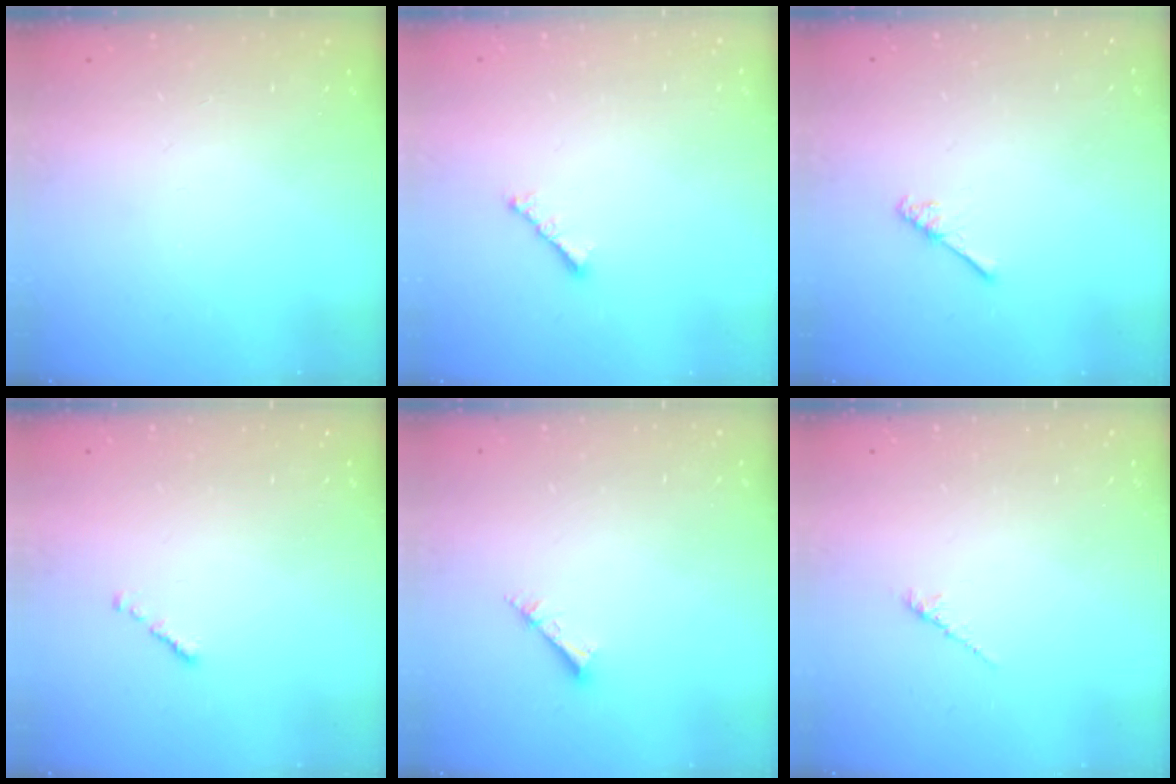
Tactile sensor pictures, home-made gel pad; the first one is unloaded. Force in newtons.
{"total": 2.4, "press": 2.3, "slide": 0.6}
{"total": 2.6, "press": 2.6, "slide": 0.3}
{"total": 0.7, "press": 0.6, "slide": 0.4}
{"total": 2.3, "press": 2.3, "slide": 0.1}
{"total": 2.0, "press": 2.0, "slide": 0.6}